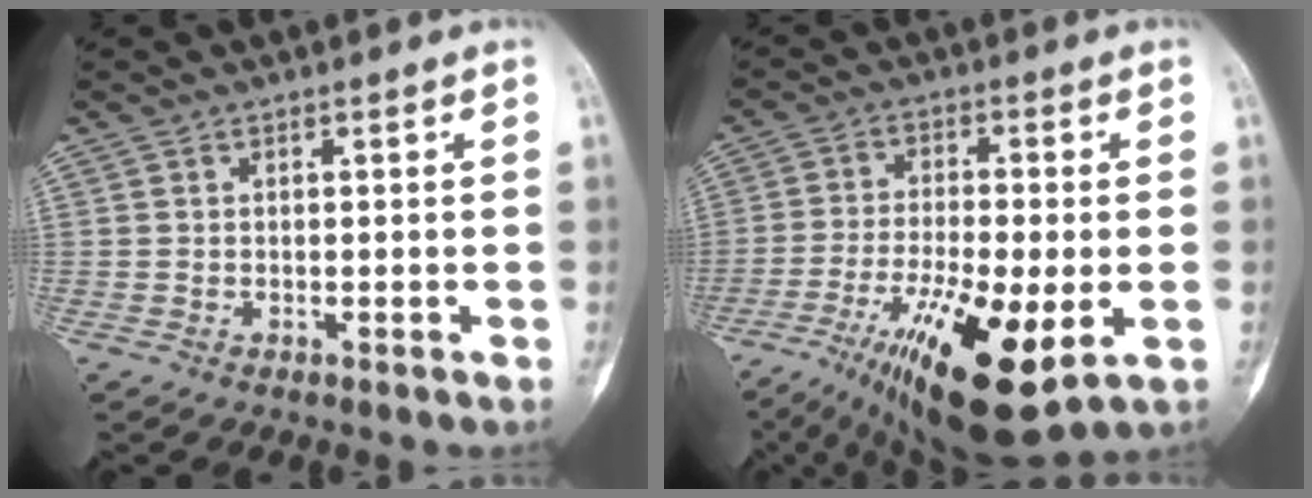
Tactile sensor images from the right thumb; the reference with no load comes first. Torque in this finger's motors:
{"motor_torque": [0.93, 0.89, 1.83, -0.95, 0.38]}